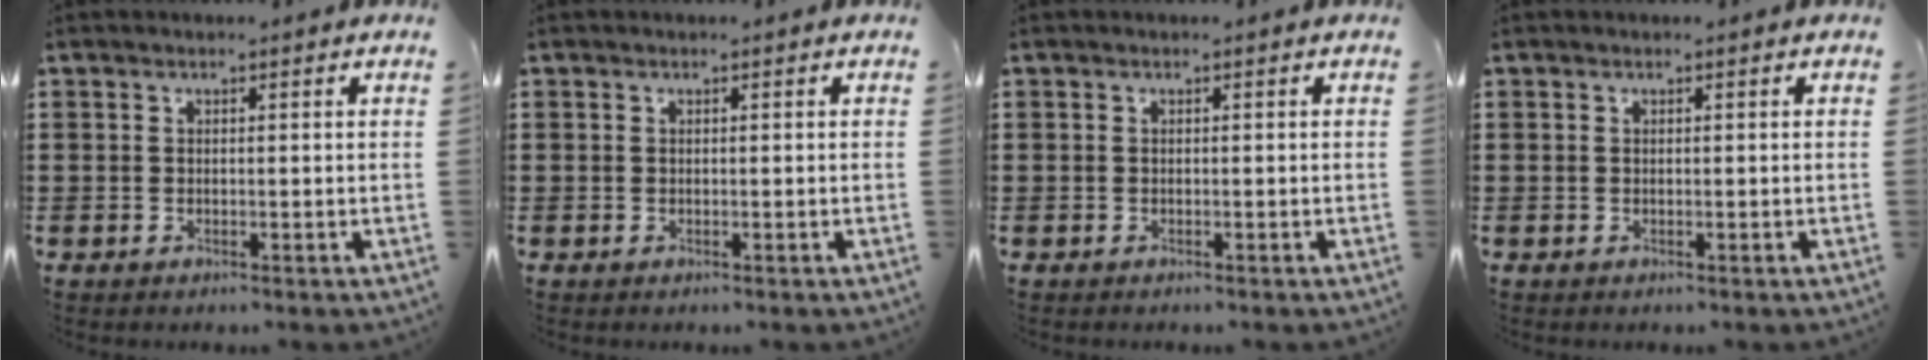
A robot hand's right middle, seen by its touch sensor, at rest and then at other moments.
{"total": 0.0}
{"total": 0.0}
{"total": 0.0}